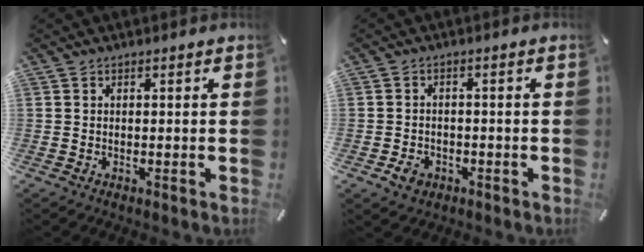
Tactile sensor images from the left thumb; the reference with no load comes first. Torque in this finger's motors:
{"motor_torque": [-0.54, 0.55, 0.10, -0.10, 0.00]}